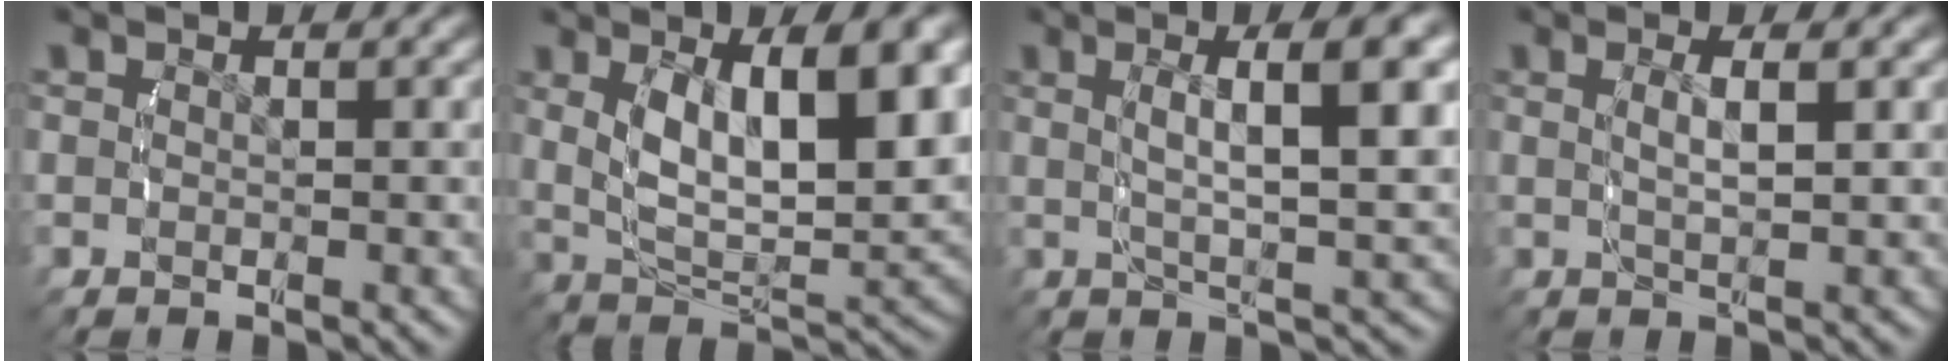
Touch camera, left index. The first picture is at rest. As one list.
[{"total": 10.0, "force": [0.9, 5.2, 8.5], "torque": [-0.158, -0.017, 0.028]}, {"total": 6.8, "force": [1.5, 1.0, 6.5], "torque": [-0.088, 0.009, 0.029]}, {"total": 2.7, "force": [0.7, 0.2, 2.6], "torque": [-0.046, -0.004, 0.019]}]